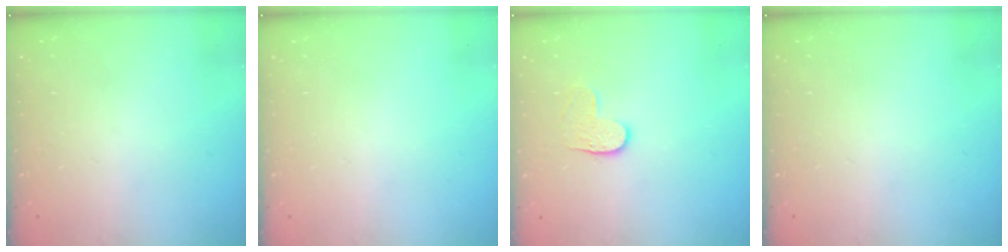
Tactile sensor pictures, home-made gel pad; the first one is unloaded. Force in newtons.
{"total": 0.0}
{"total": 4.0, "press": 3.9, "slide": 0.4}
{"total": 0.0}